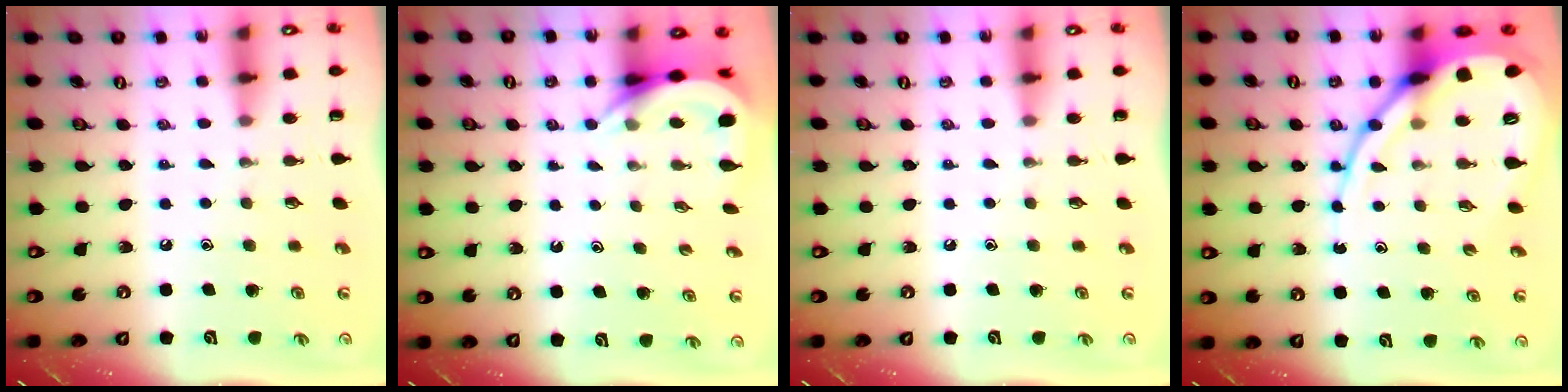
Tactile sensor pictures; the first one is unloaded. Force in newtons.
{"total": 5.3, "press": 5.3, "slide": 0.4}
{"total": 0.0}
{"total": 14.0, "press": 13.9, "slide": 1.6}